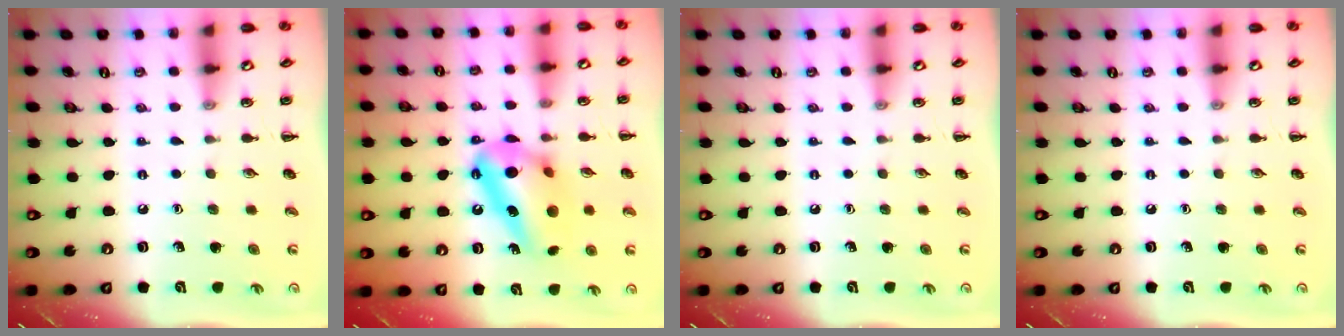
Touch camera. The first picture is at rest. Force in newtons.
{"total": 15.0, "press": 14.9, "slide": 0.3}
{"total": 0.0}
{"total": 0.0}